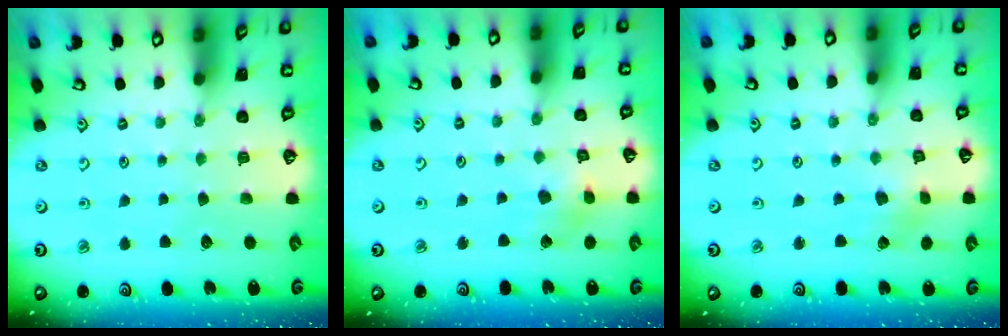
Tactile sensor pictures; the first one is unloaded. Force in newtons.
{"total": 5.5, "press": 5.5, "slide": 0.5}
{"total": 2.3, "press": 2.3, "slide": 0.4}